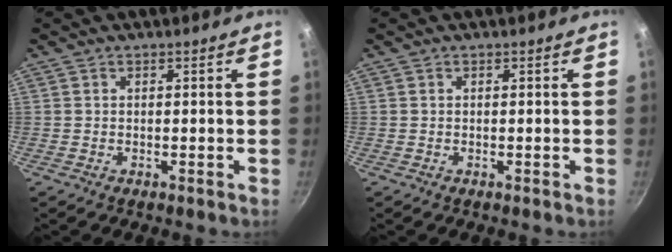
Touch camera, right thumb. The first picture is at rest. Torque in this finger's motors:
{"motor_torque": [0.08, 0.03, 0.14, 0.08, 0.00]}